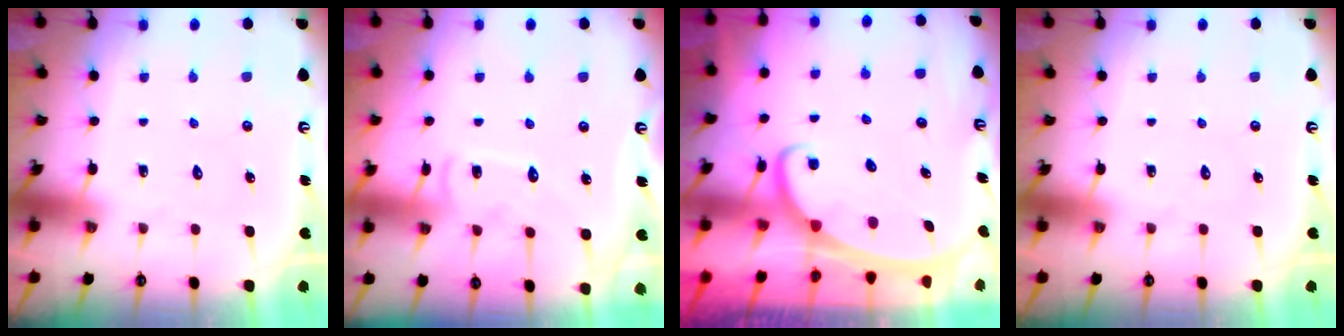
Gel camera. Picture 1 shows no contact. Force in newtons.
{"total": 8.0, "press": 7.9, "slide": 0.7}
{"total": 2.4, "press": 2.4, "slide": 0.3}
{"total": 0.0}